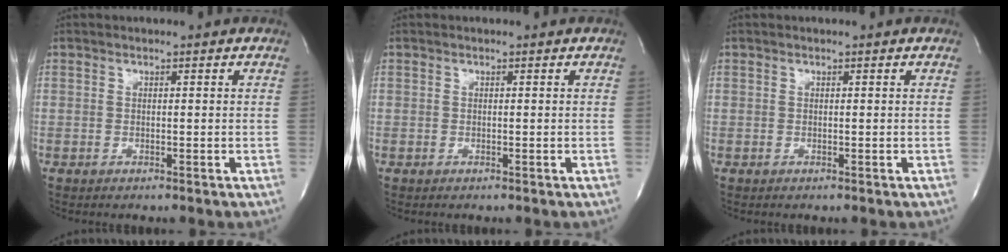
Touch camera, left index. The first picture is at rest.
{"total": 0.0}
{"total": 0.0}